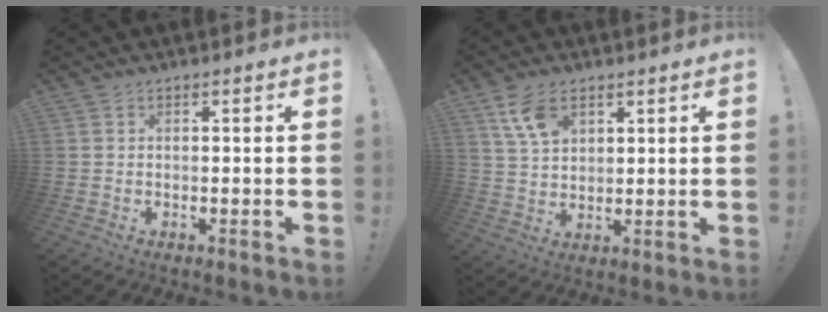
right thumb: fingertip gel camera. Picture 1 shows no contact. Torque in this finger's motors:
{"motor_torque": [0.54, 0.54, 0.06, 0.19, 0.03]}